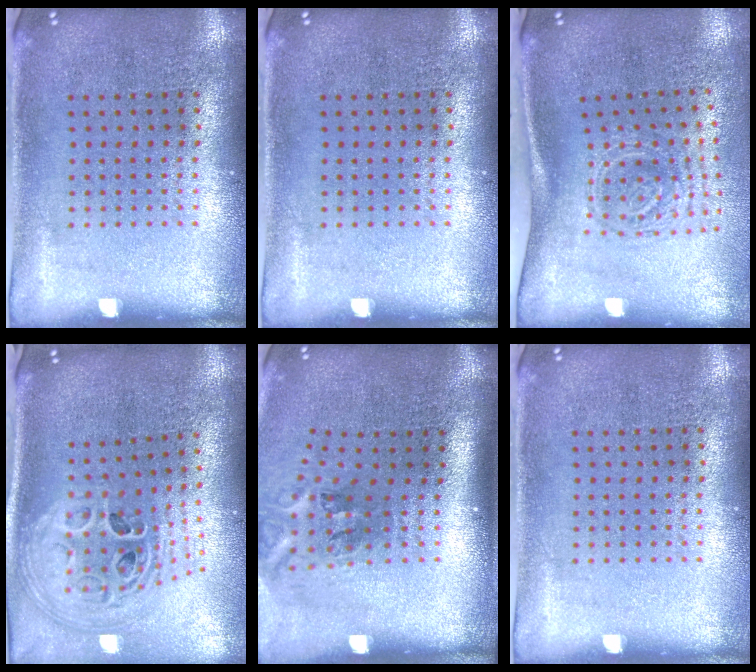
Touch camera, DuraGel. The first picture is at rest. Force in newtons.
{"total": 0.0}
{"total": 1.8, "press": 1.3, "slide": 1.3}
{"total": 2.9, "press": 2.0, "slide": 2.1}
{"total": 2.2, "press": 1.3, "slide": 1.8}
{"total": 0.0}